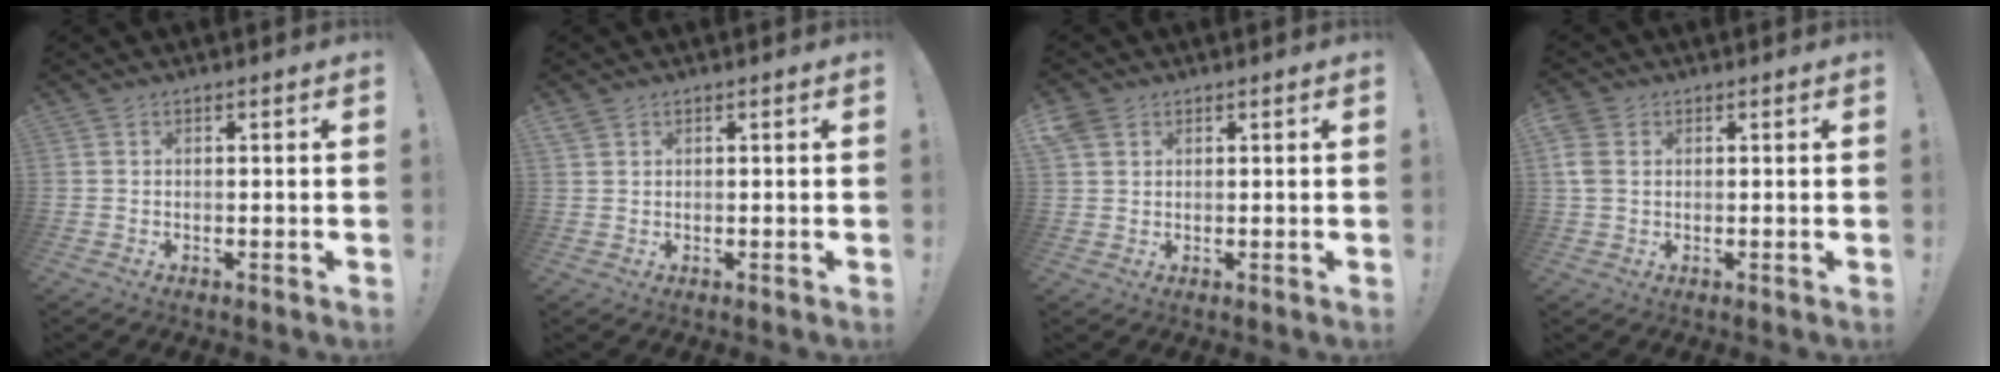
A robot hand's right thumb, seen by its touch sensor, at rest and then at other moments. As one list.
[{"total": 1.7, "force": [1.2, 1.2, 0.4], "torque": [-0.003, -0.002, 0.021]}, {"total": 3.9, "force": [2.2, 2.7, 1.5], "torque": [-0.027, -0.004, 0.045]}, {"total": 5.1, "force": [1.4, 3.9, 3.0], "torque": [-0.073, 0.005, 0.028]}]